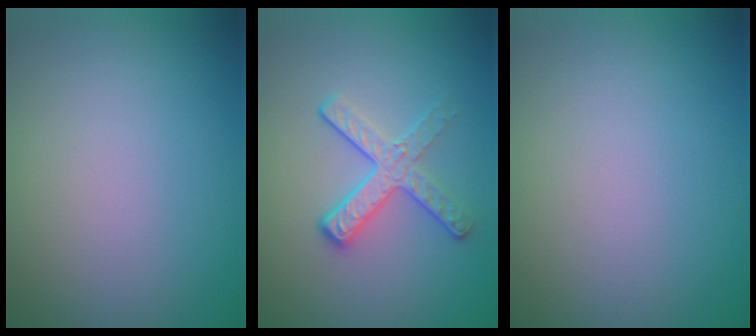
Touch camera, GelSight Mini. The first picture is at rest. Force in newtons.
{"total": 3.1, "press": 2.6, "slide": 1.8}
{"total": 0.0}